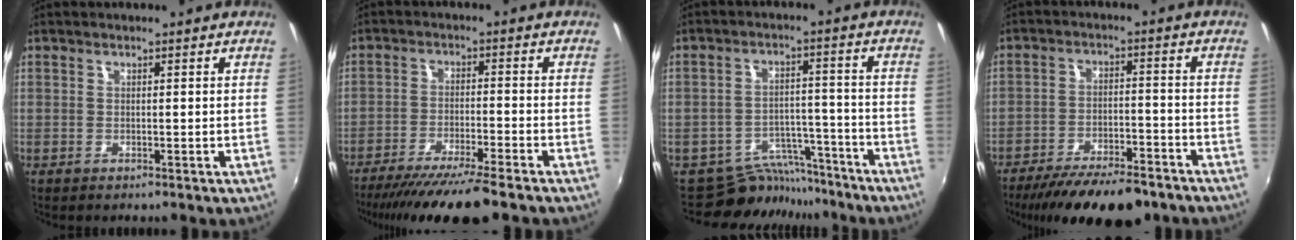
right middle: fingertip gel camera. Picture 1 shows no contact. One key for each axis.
{"total": 13.1, "fx": -11.1, "fy": 0.1, "fz": 6.9, "tx": -0.140, "ty": -0.024, "tz": -0.181}
{"total": 9.2, "fx": -8.5, "fy": 3.7, "fz": 0.1, "tx": -0.009, "ty": 0.030, "tz": -0.125}
{"total": 17.1, "fx": -13.8, "fy": 4.6, "fz": 8.9, "tx": -0.171, "ty": -0.029, "tz": -0.205}